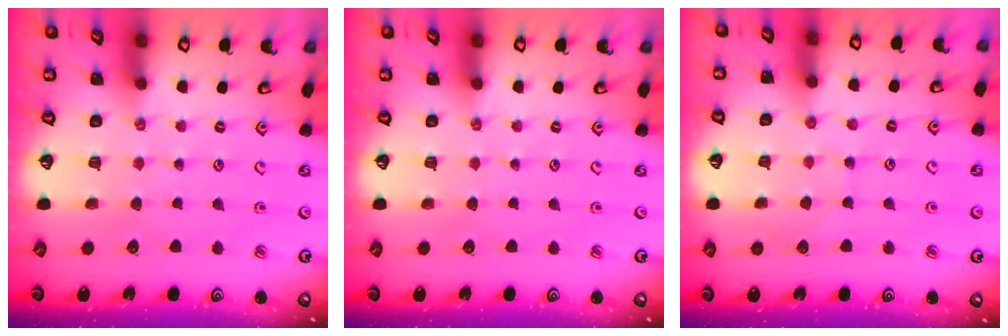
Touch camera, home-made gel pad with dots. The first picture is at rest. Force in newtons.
{"total": 0.0}
{"total": 3.9, "press": 3.9, "slide": 0.3}